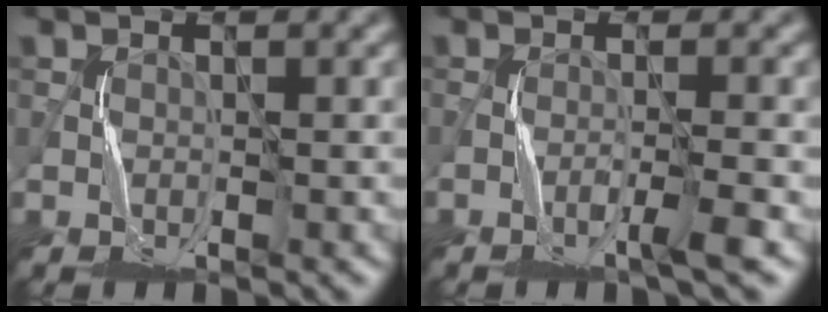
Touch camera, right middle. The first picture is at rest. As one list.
[{"total": 2.4, "force": [-1.3, 0.0, 2.0], "torque": [-0.029, 0.010, -0.032]}]